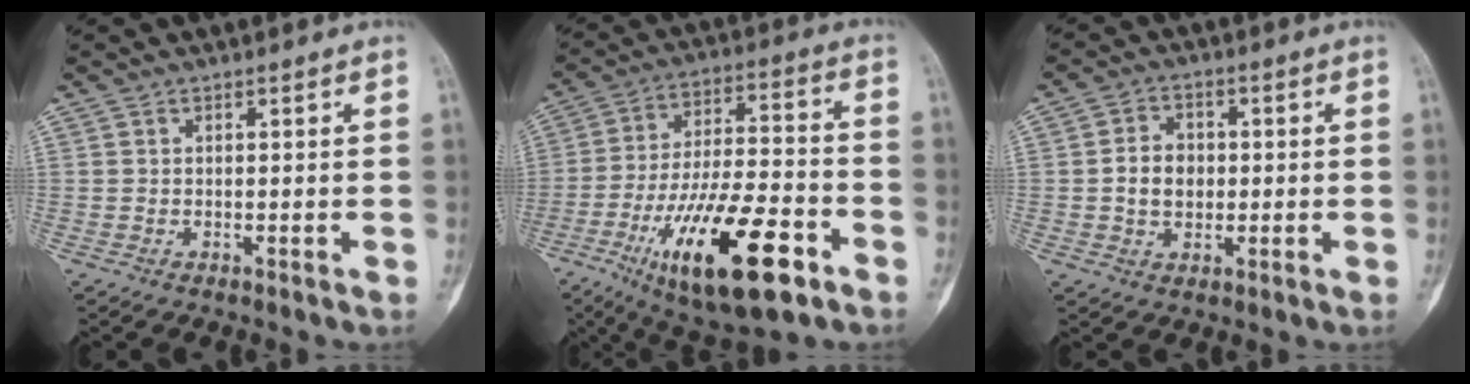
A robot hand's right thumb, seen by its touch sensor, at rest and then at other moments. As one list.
[{"total": 22.3, "force": [-10.2, 7.6, 18.3], "torque": [-0.338, 0.040, -0.165]}, {"total": 6.4, "force": [-0.1, 5.0, 4.0], "torque": [-0.049, 0.009, -0.005]}]